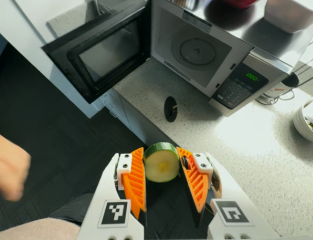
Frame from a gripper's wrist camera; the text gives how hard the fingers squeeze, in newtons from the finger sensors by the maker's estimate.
{"total": 11.1, "left": 11.3, "right": 10.8}